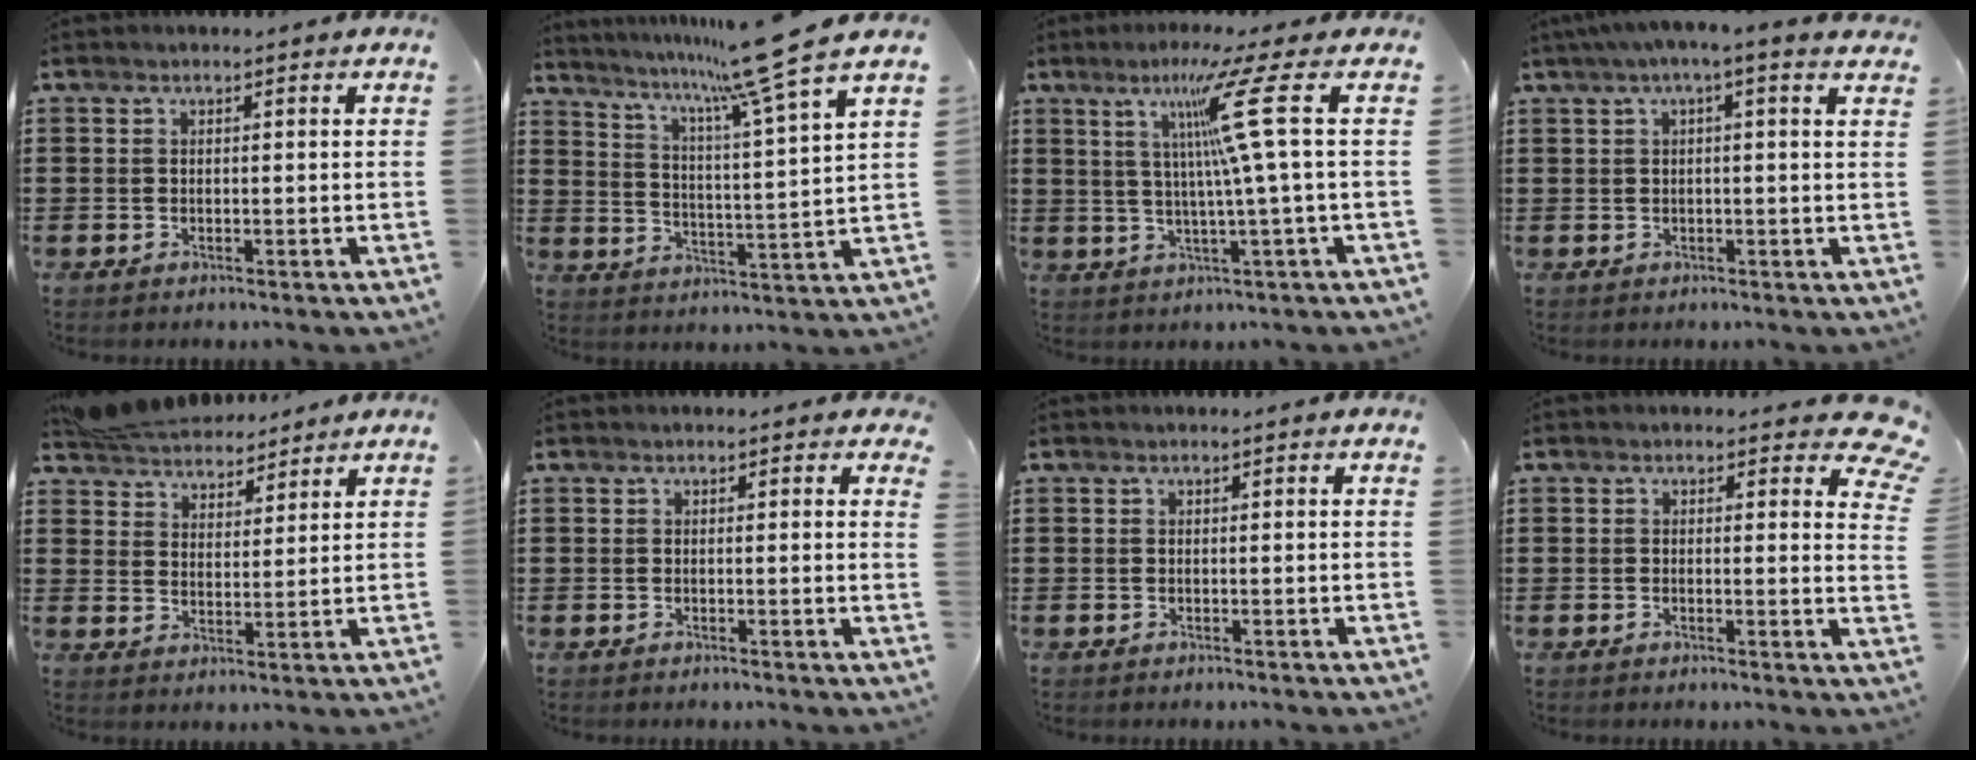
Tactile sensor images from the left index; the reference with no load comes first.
{"total": 10.0, "force": [8.3, -1.6, 5.4], "torque": [-0.121, -0.055, 0.127]}
{"total": 9.9, "force": [3.3, -2.1, 9.1], "torque": [-0.185, 0.007, 0.039]}
{"total": 2.0, "force": [0.6, -0.3, 1.9], "torque": [-0.034, -0.002, 0.010]}
{"total": 7.3, "force": [7.0, 1.6, 0.8], "torque": [-0.046, -0.021, 0.134]}
{"total": 0.7, "force": [0.6, 0.3, 0.1], "torque": [0.002, 0.000, 0.010]}
{"total": 0.0}
{"total": 3.1, "force": [2.3, 1.1, 1.8], "torque": [-0.021, -0.012, 0.037]}